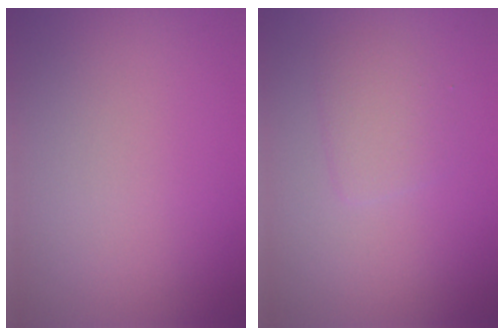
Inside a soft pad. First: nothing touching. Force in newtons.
{"total": 1.9, "press": 1.9, "slide": 0.1}